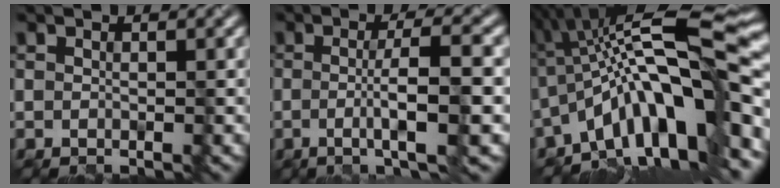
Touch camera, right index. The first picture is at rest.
{"total": 6.3, "force": [-0.9, 1.2, 6.1], "torque": [-0.093, 0.003, -0.017]}
{"total": 13.6, "force": [-2.9, 3.4, 12.8], "torque": [-0.191, 0.030, -0.051]}